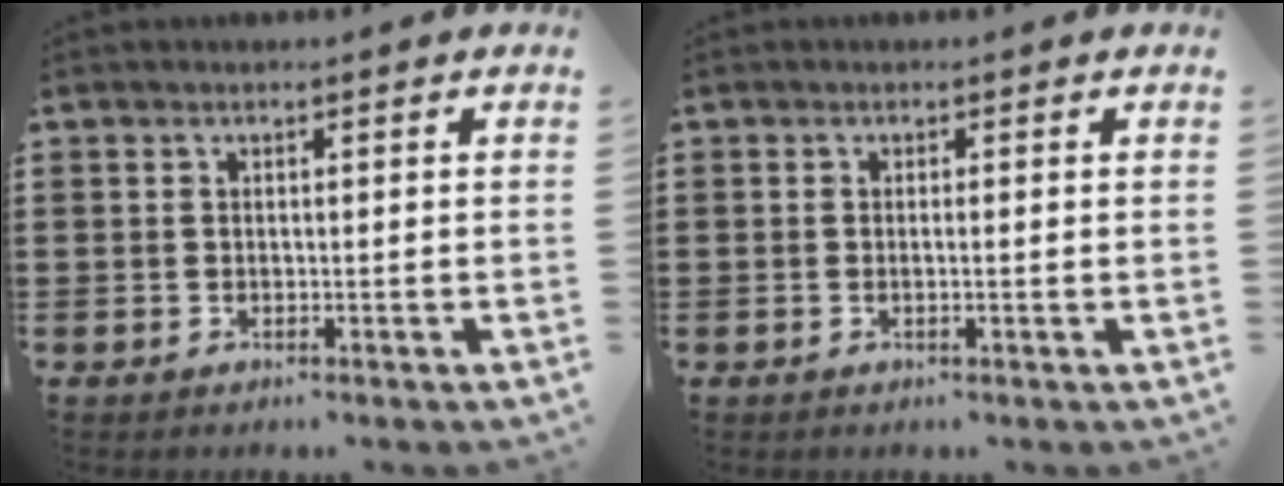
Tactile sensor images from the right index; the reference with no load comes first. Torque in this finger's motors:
{"motor_torque": [-0.29, 0.37, 0.00, 0.00]}